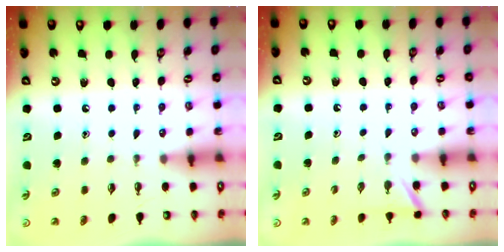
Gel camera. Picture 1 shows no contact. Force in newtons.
{"total": 2.4, "press": 2.4, "slide": 0.2}